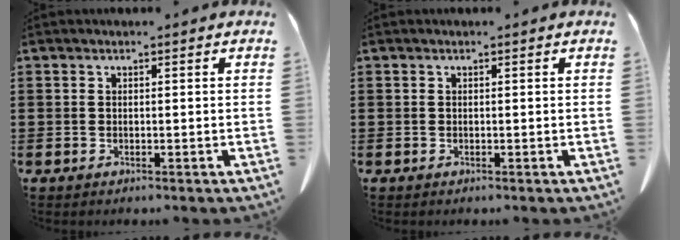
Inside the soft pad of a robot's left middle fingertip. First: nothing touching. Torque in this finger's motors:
{"motor_torque": [0.00, 0.00, 0.00, -0.01]}